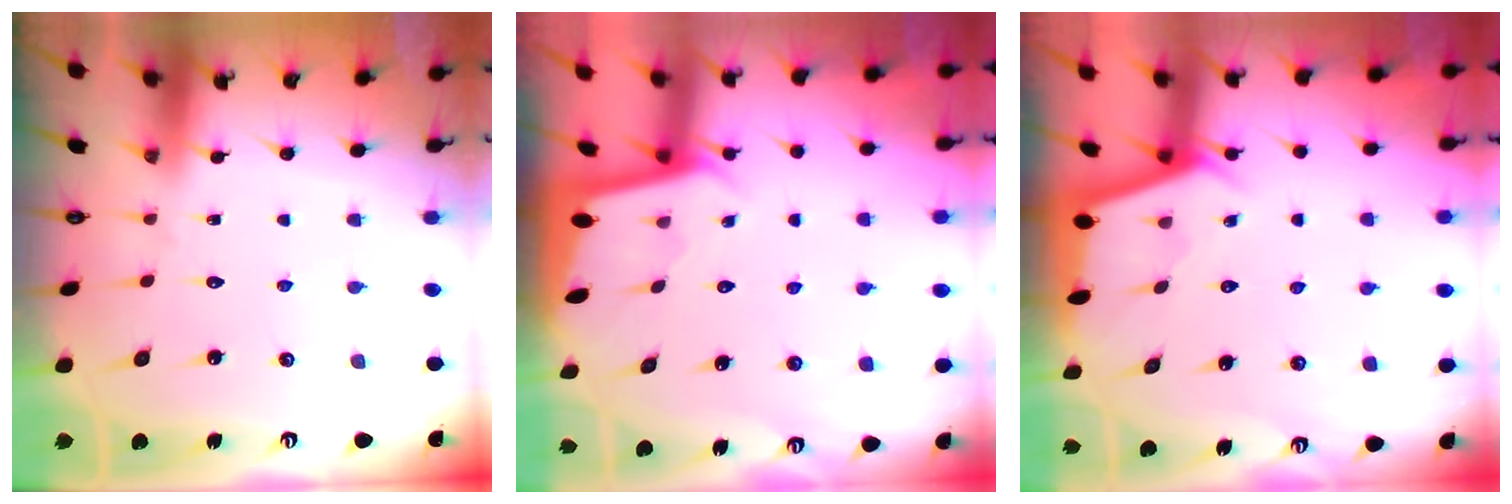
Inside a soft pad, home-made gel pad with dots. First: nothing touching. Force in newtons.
{"total": 1.9, "press": 1.9, "slide": 0.1}
{"total": 2.9, "press": 2.8, "slide": 0.4}